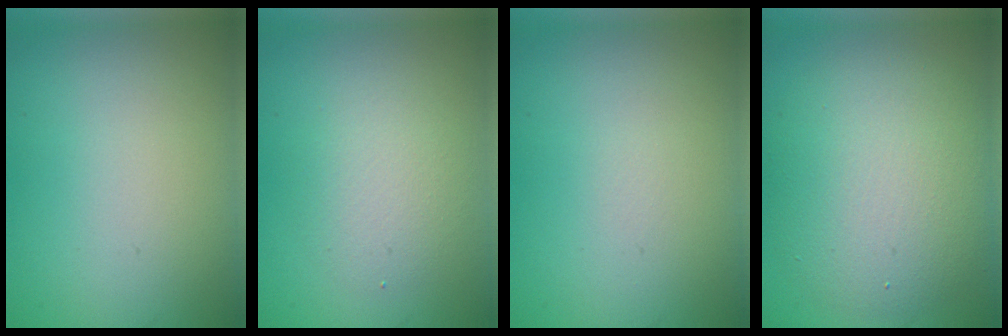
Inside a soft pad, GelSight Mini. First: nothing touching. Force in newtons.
{"total": 2.8, "press": 2.8, "slide": 0.3}
{"total": 0.0}
{"total": 7.5, "press": 7.5, "slide": 0.5}